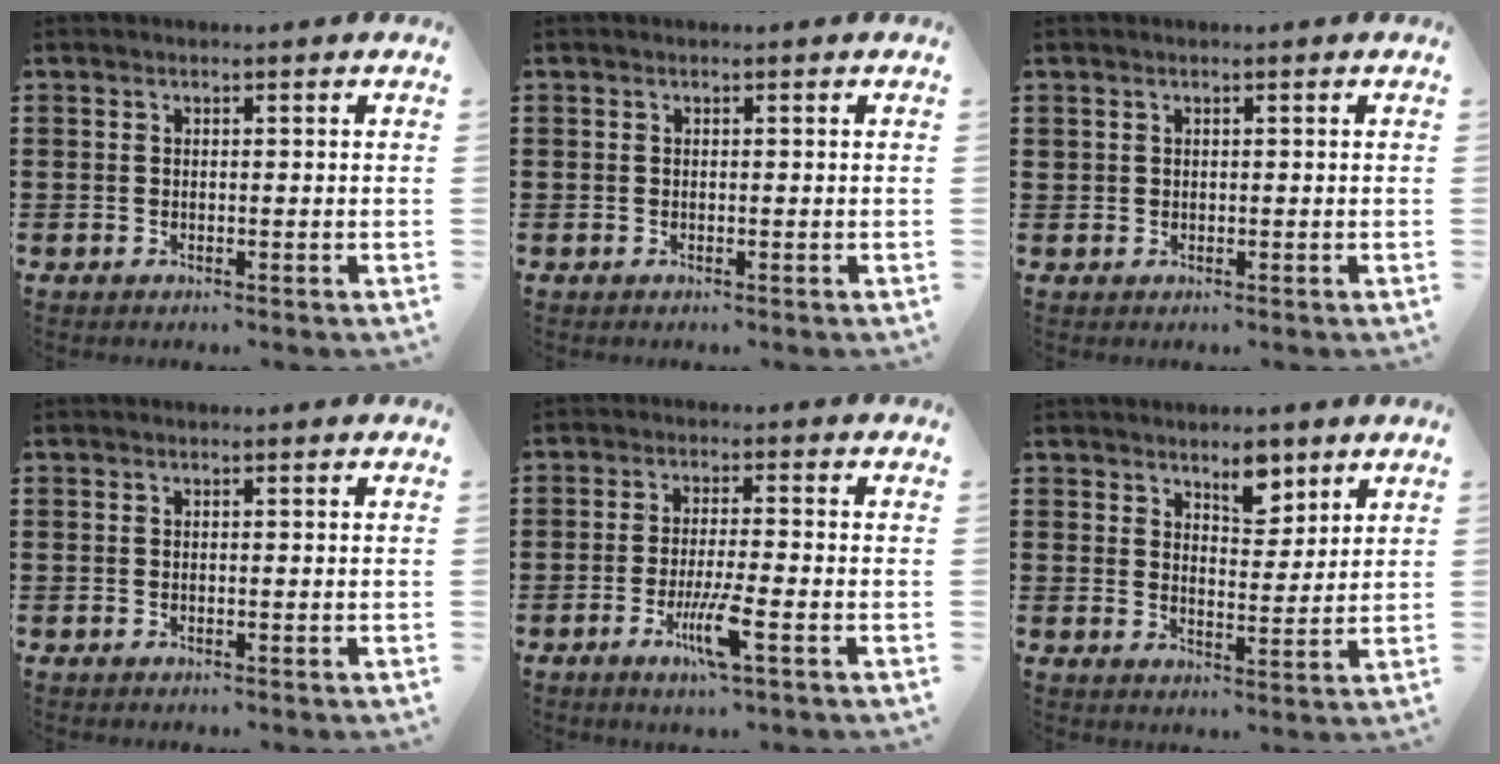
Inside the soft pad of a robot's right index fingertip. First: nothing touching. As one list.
[{"total": 0.0}, {"total": 0.6, "force": [0.4, 0.5, 0.1], "torque": [-0.003, 0.002, 0.008]}, {"total": 0.0}, {"total": 6.5, "force": [-3.0, 0.5, 5.7], "torque": [-0.110, -0.014, -0.053]}, {"total": 5.4, "force": [4.2, 2.4, 2.5], "torque": [-0.037, -0.007, 0.072]}]